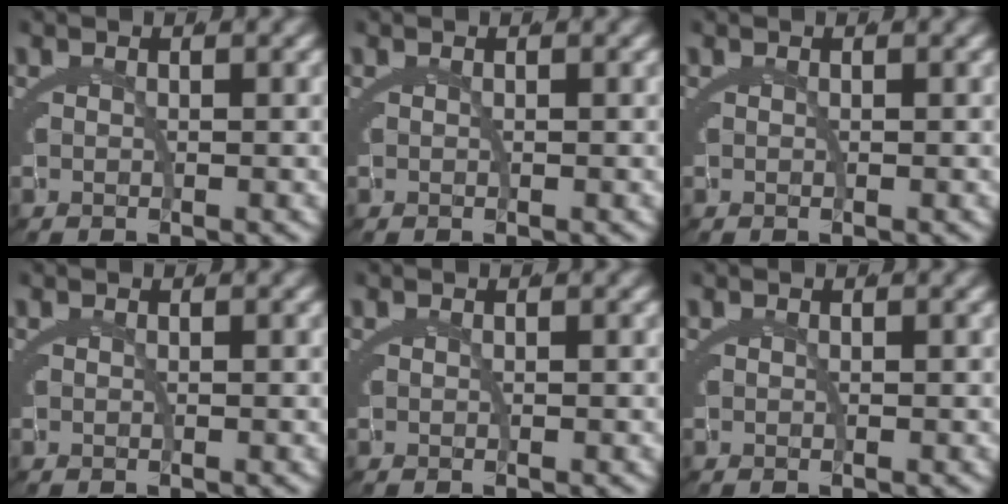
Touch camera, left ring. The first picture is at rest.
{"total": 0.0}
{"total": 0.0}
{"total": 0.0}
{"total": 0.0}
{"total": 0.0}